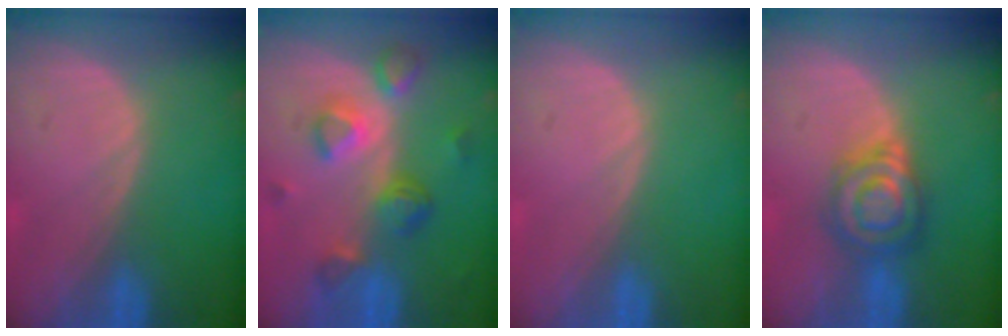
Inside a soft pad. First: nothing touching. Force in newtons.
{"total": 7.8, "press": 6.9, "slide": 3.6}
{"total": 0.6, "press": 0.1, "slide": 0.6}
{"total": 6.3, "press": 6.3, "slide": 0.5}